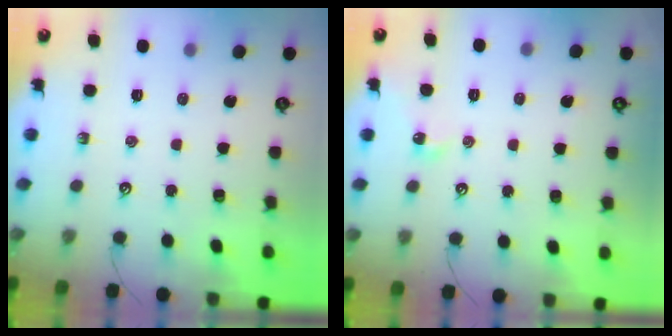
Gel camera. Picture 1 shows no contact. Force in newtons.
{"total": 2.9, "press": 2.8, "slide": 0.5}